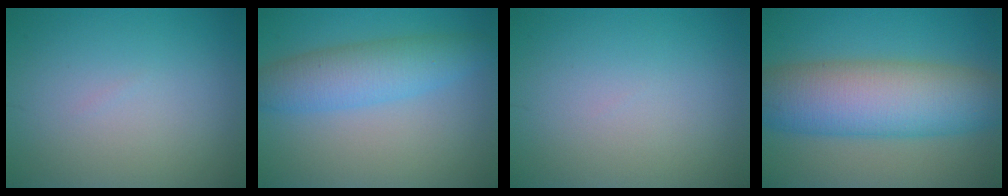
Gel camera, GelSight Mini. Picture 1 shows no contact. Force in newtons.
{"total": 5.0, "press": 5.0, "slide": 0.1}
{"total": 0.0}
{"total": 10.6, "press": 10.6, "slide": 0.4}